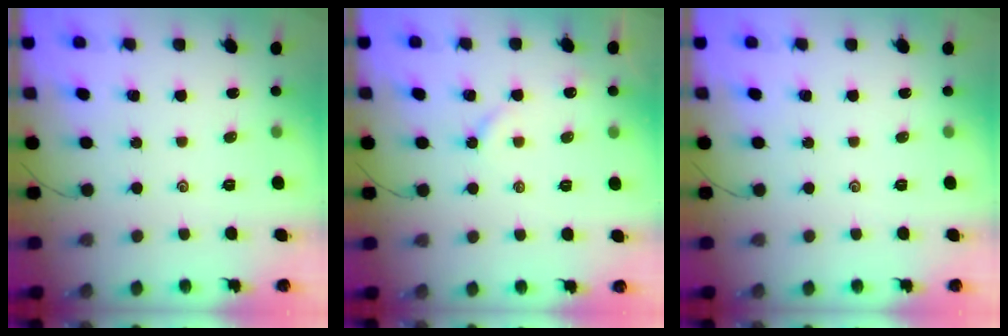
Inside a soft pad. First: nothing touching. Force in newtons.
{"total": 5.2, "press": 5.2, "slide": 0.5}
{"total": 0.0}